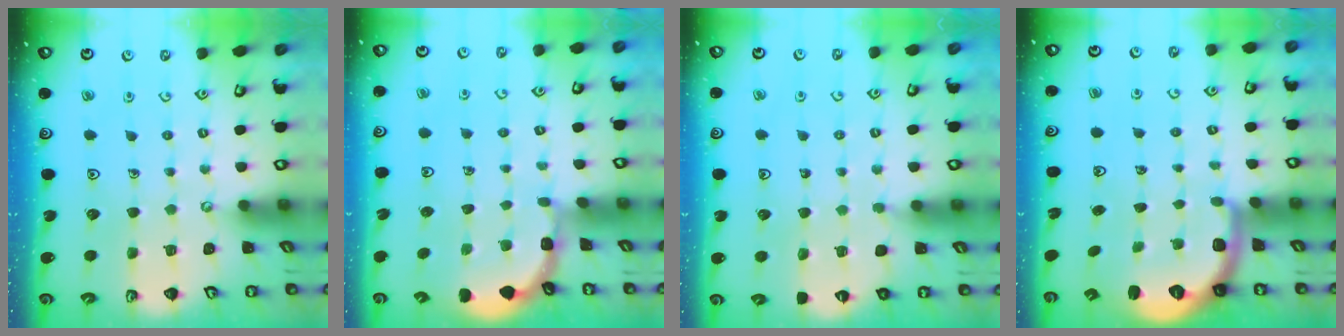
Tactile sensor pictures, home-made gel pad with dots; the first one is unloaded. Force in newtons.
{"total": 1.6, "press": 1.6, "slide": 0.1}
{"total": 4.5, "press": 4.5, "slide": 0.7}
{"total": 1.9, "press": 1.8, "slide": 0.4}